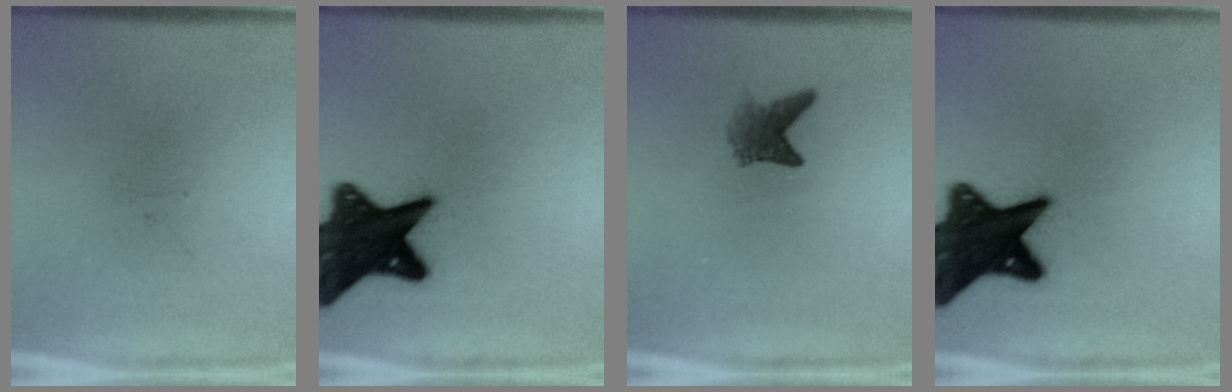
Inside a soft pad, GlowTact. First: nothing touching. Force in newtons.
{"total": 19.0}
{"total": 2.7}
{"total": 19.0}